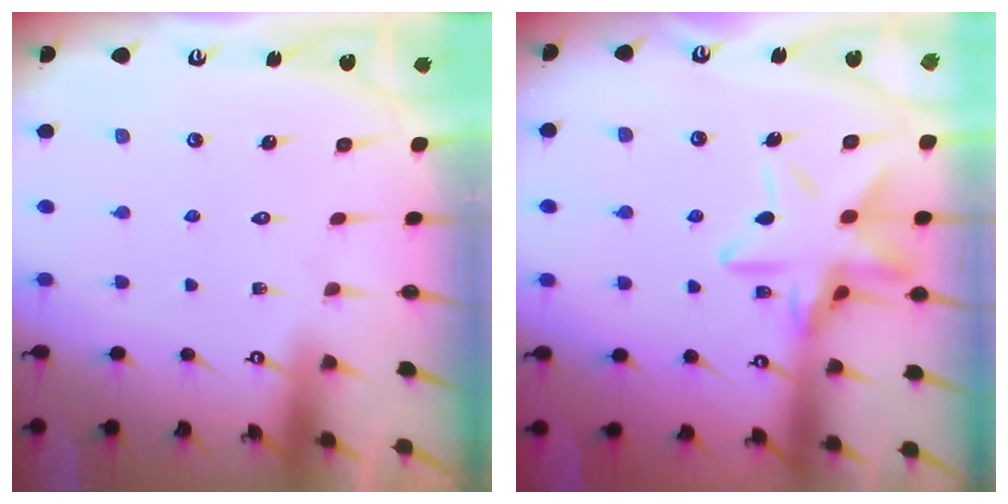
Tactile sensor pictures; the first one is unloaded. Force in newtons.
{"total": 15.3, "press": 15.2, "slide": 1.2}